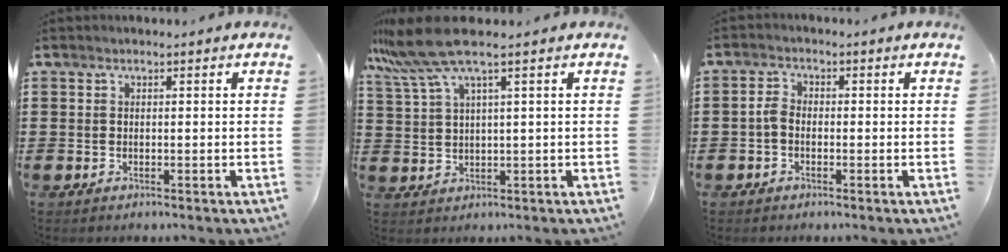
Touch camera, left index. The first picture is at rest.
{"total": 7.3, "force": [4.5, 0.4, 5.7], "torque": [-0.145, -0.019, 0.076]}
{"total": 2.2, "force": [-0.8, 1.4, 1.6], "torque": [-0.046, 0.001, -0.020]}